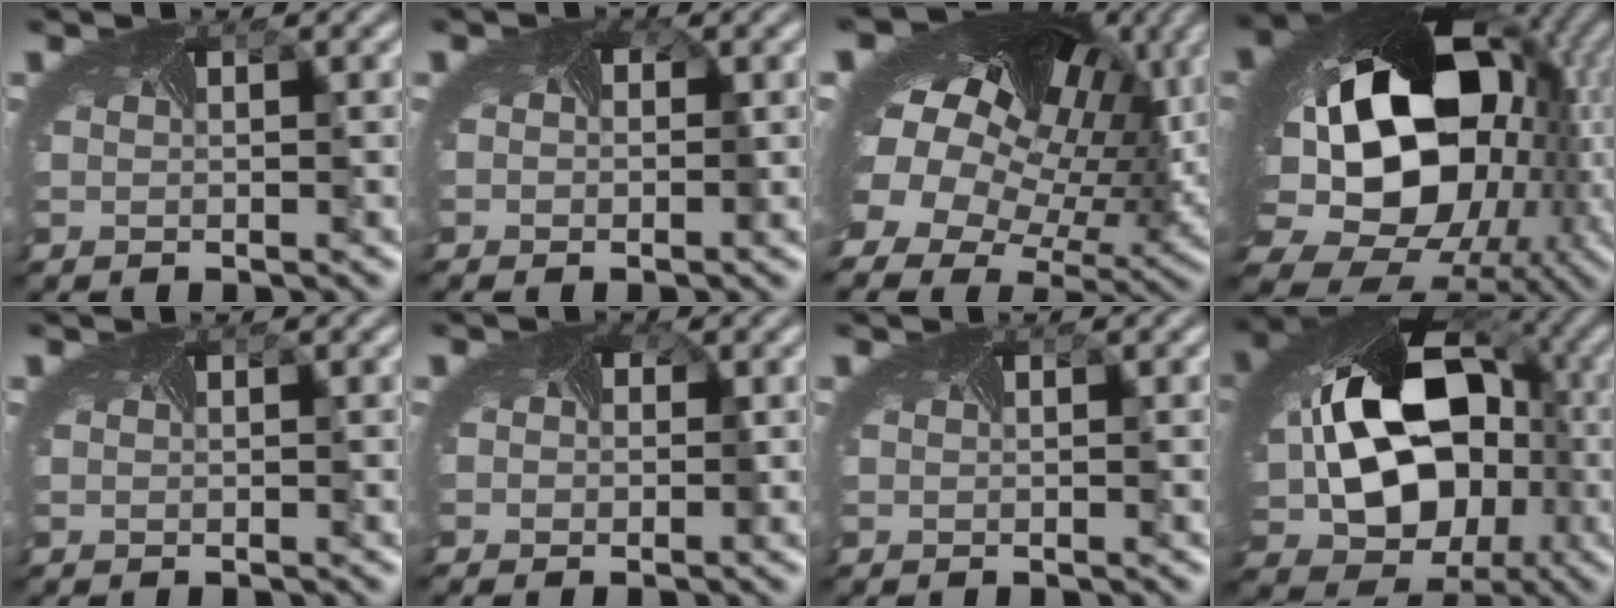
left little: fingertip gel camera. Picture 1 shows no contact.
{"total": 1.2, "force": [0.3, 0.8, 0.8], "torque": [-0.030, -0.003, 0.011]}
{"total": 16.8, "force": [3.2, 11.2, 12.1], "torque": [-0.245, 0.004, 0.069]}
{"total": 19.8, "force": [-0.2, 14.9, 13.0], "torque": [-0.242, -0.054, 0.023]}
{"total": 0.0}
{"total": 1.6, "force": [0.4, 1.2, 1.0], "torque": [-0.034, -0.003, 0.014]}
{"total": 0.0}
{"total": 14.4, "force": [-0.5, 11.4, 8.8], "torque": [-0.141, -0.020, 0.014]}